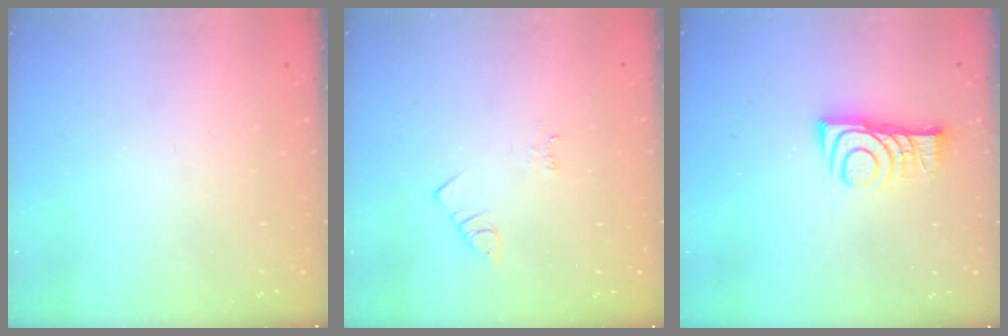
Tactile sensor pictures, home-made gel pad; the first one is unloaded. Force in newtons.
{"total": 1.4, "press": 1.4, "slide": 0.3}
{"total": 9.1, "press": 9.1, "slide": 0.4}